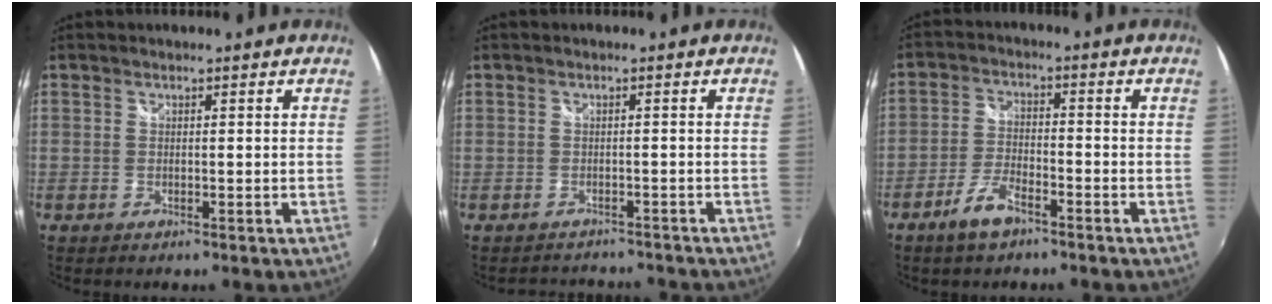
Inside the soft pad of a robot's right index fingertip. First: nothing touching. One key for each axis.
{"total": 4.8, "fx": -4.2, "fy": 2.2, "fz": 0.8, "tx": -0.014, "ty": 0.006, "tz": -0.058}
{"total": 6.2, "fx": -4.2, "fy": 2.2, "fz": 3.9, "tx": -0.092, "ty": 0.002, "tz": -0.078}